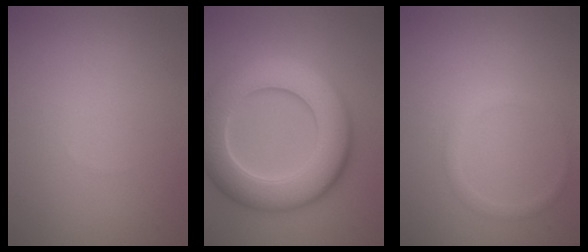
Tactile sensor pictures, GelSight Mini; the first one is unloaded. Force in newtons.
{"total": 10.0, "press": 10.0, "slide": 0.4}
{"total": 1.2, "press": 1.2, "slide": 0.2}